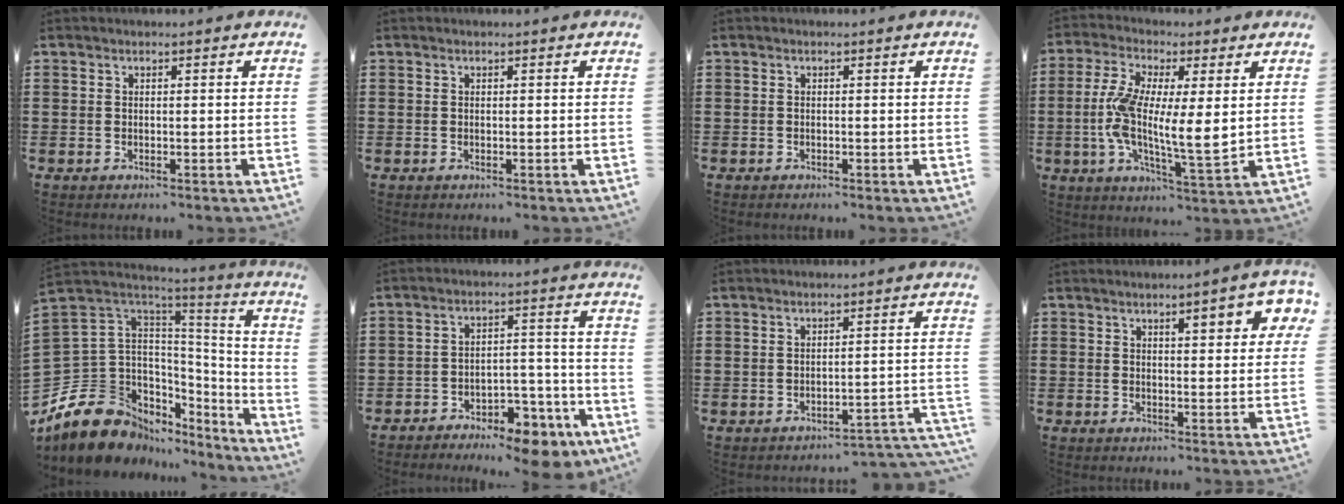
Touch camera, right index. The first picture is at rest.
{"total": 0.0}
{"total": 0.0}
{"total": 10.0, "force": [0.7, 3.1, 9.5], "torque": [-0.192, -0.005, 0.010]}
{"total": 12.7, "force": [-8.2, 8.3, 5.0], "torque": [-0.156, -0.013, -0.153]}
{"total": 6.4, "force": [-5.8, 1.9, 1.9], "torque": [-0.025, 0.022, -0.108]}
{"total": 2.7, "force": [-2.7, 0.3, 0.4], "torque": [-0.012, 0.001, -0.059]}
{"total": 4.9, "force": [2.6, 1.3, 3.9], "torque": [-0.057, -0.005, 0.039]}